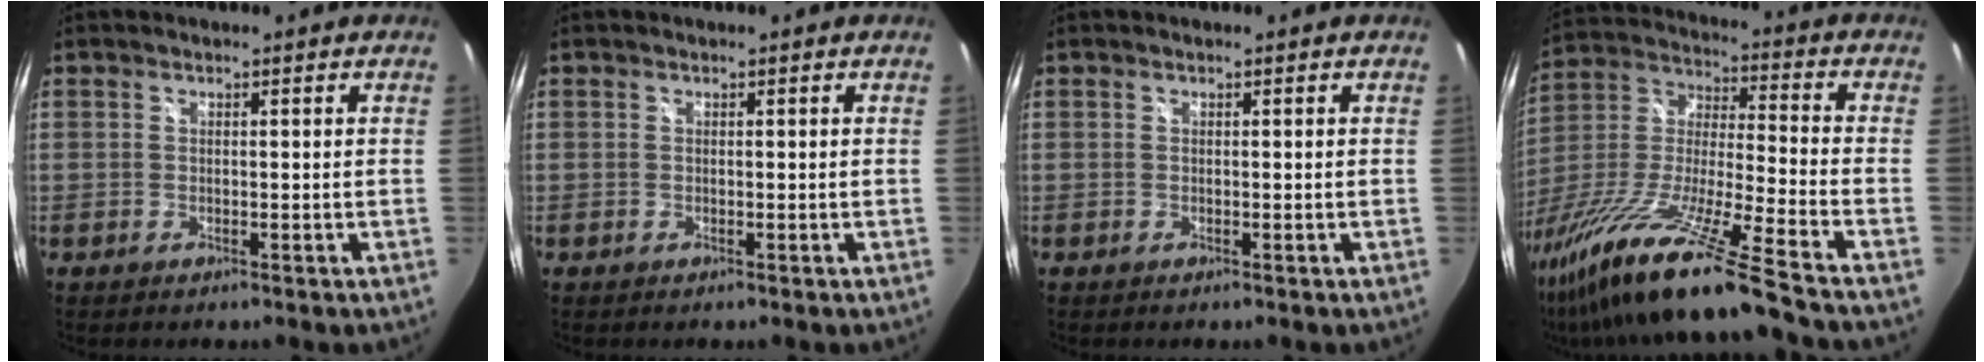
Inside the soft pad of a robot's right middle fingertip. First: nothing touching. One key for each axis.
{"total": 0.0}
{"total": 0.0}
{"total": 25.7, "fx": -19.3, "fy": -0.6, "fz": 17.0, "tx": -0.308, "ty": -0.057, "tz": -0.347}